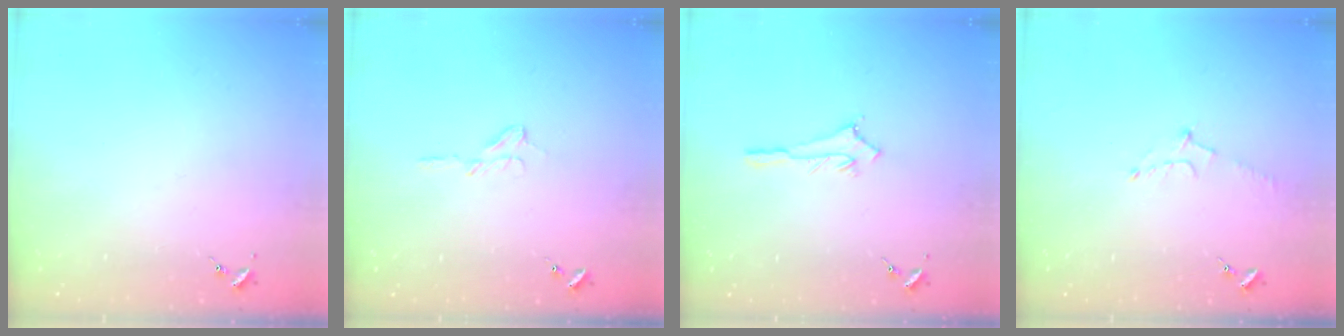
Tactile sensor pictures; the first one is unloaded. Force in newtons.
{"total": 5.5, "press": 5.5, "slide": 0.5}
{"total": 2.9, "press": 2.8, "slide": 0.4}
{"total": 5.6, "press": 5.5, "slide": 1.0}